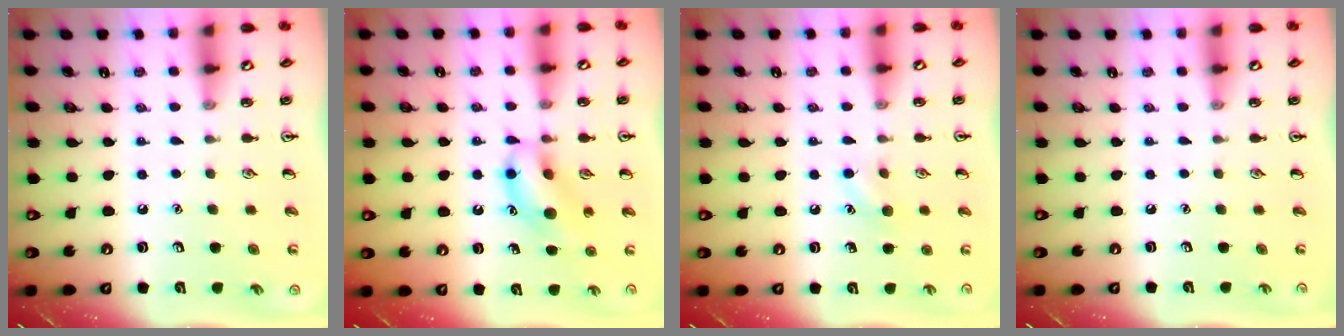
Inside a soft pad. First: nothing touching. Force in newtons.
{"total": 12.2, "press": 12.0, "slide": 1.8}
{"total": 7.1, "press": 6.8, "slide": 2.1}
{"total": 0.0}